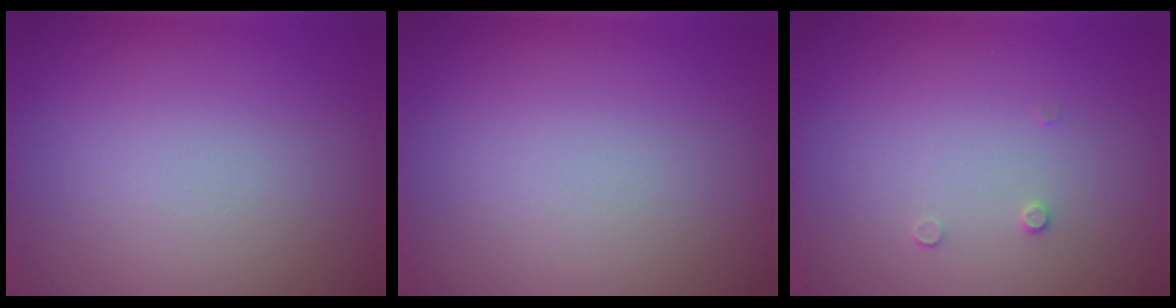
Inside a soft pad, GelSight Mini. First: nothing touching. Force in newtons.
{"total": 0.0}
{"total": 0.6, "press": 0.6, "slide": 0.2}